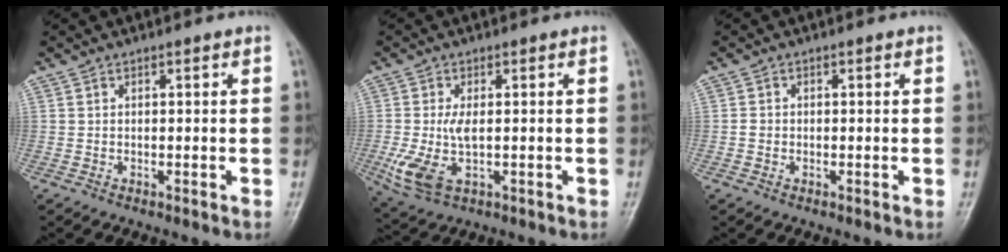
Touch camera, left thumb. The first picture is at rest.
{"total": 7.7, "force": [-1.3, 4.0, 6.5], "torque": [-0.153, -0.004, -0.017]}
{"total": 1.1, "force": [-0.4, 0.9, 0.4], "torque": [-0.008, 0.002, -0.011]}